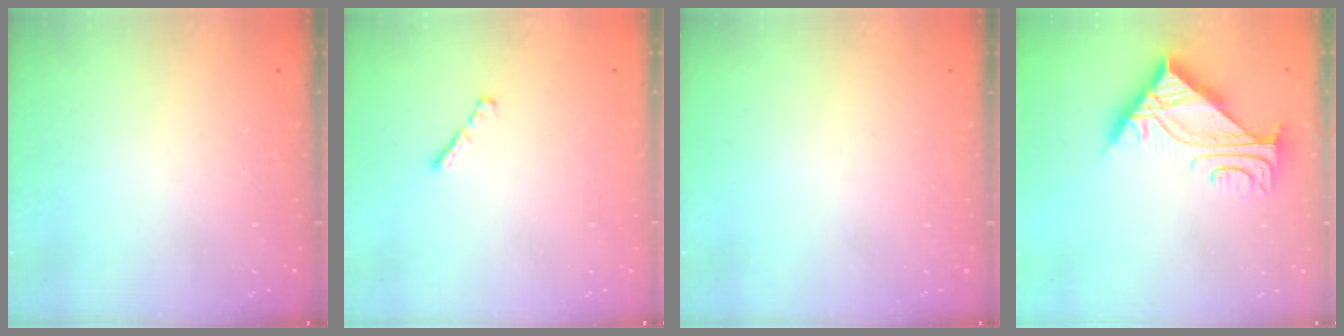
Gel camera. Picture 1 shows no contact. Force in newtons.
{"total": 1.6, "press": 1.5, "slide": 0.5}
{"total": 0.0}
{"total": 6.6, "press": 6.6, "slide": 0.8}